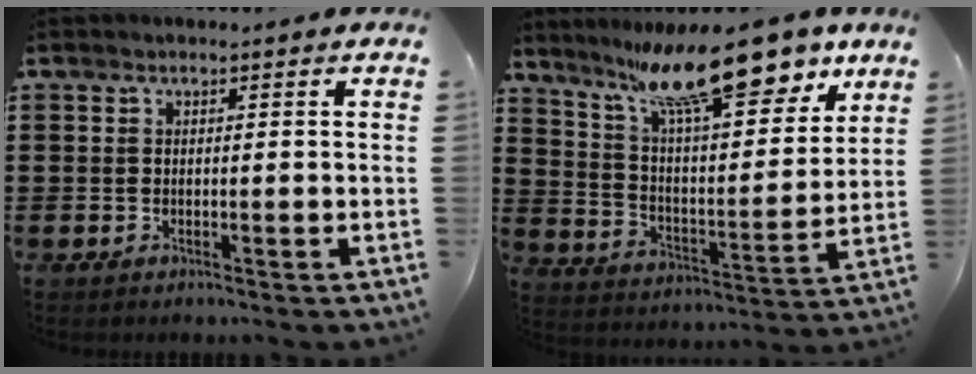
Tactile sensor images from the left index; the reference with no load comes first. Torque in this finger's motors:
{"motor_torque": [2.14, 0.00, 0.59, 0.13]}